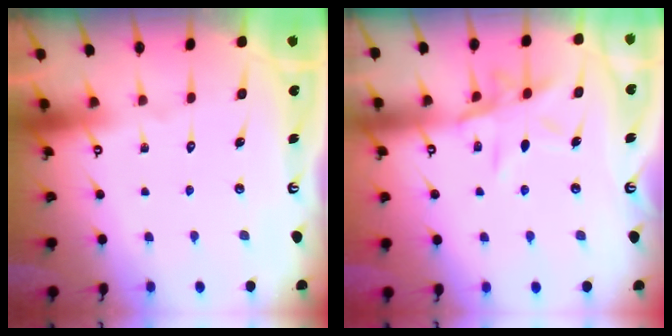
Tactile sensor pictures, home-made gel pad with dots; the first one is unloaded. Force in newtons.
{"total": 11.5, "press": 11.4, "slide": 0.9}